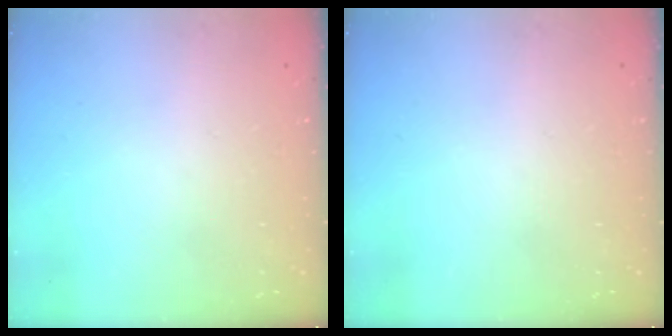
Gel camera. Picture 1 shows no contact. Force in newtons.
{"total": 0.0}